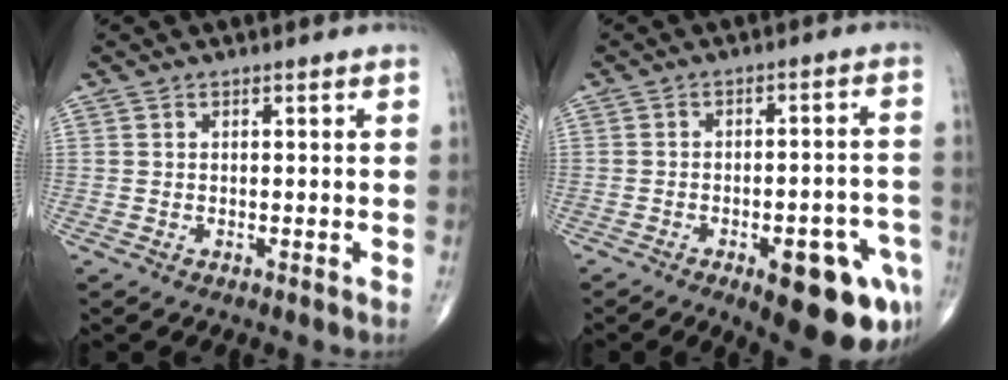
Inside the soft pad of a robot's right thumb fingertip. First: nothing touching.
{"total": 15.7, "force": [-7.3, 5.5, 12.7], "torque": [-0.103, 0.036, -0.080]}